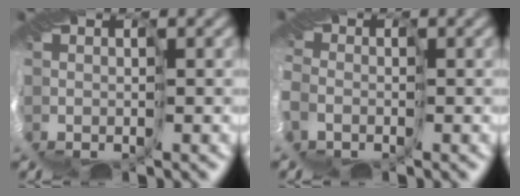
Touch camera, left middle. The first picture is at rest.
{"total": 2.9, "force": [-1.0, 2.7, 0.5], "torque": [-0.030, 0.000, -0.014]}